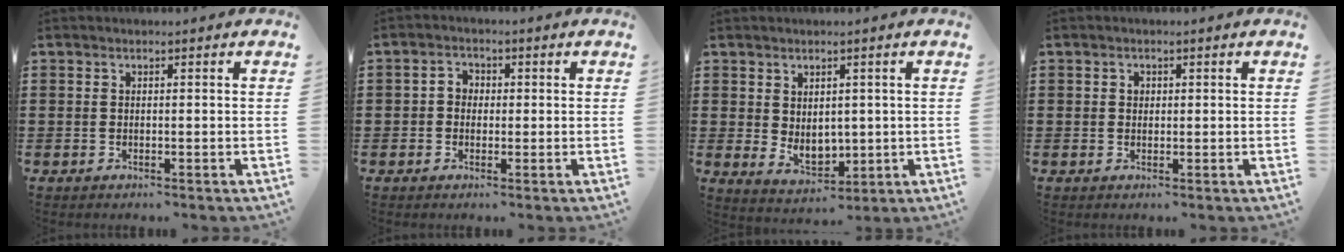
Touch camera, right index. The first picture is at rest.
{"total": 2.1, "force": [-0.5, 1.8, 0.9], "torque": [-0.023, 0.009, -0.012]}
{"total": 4.7, "force": [1.0, 3.5, 3.0], "torque": [-0.047, 0.002, 0.019]}
{"total": 0.9, "force": [0.3, 0.8, 0.3], "torque": [-0.008, 0.005, 0.005]}